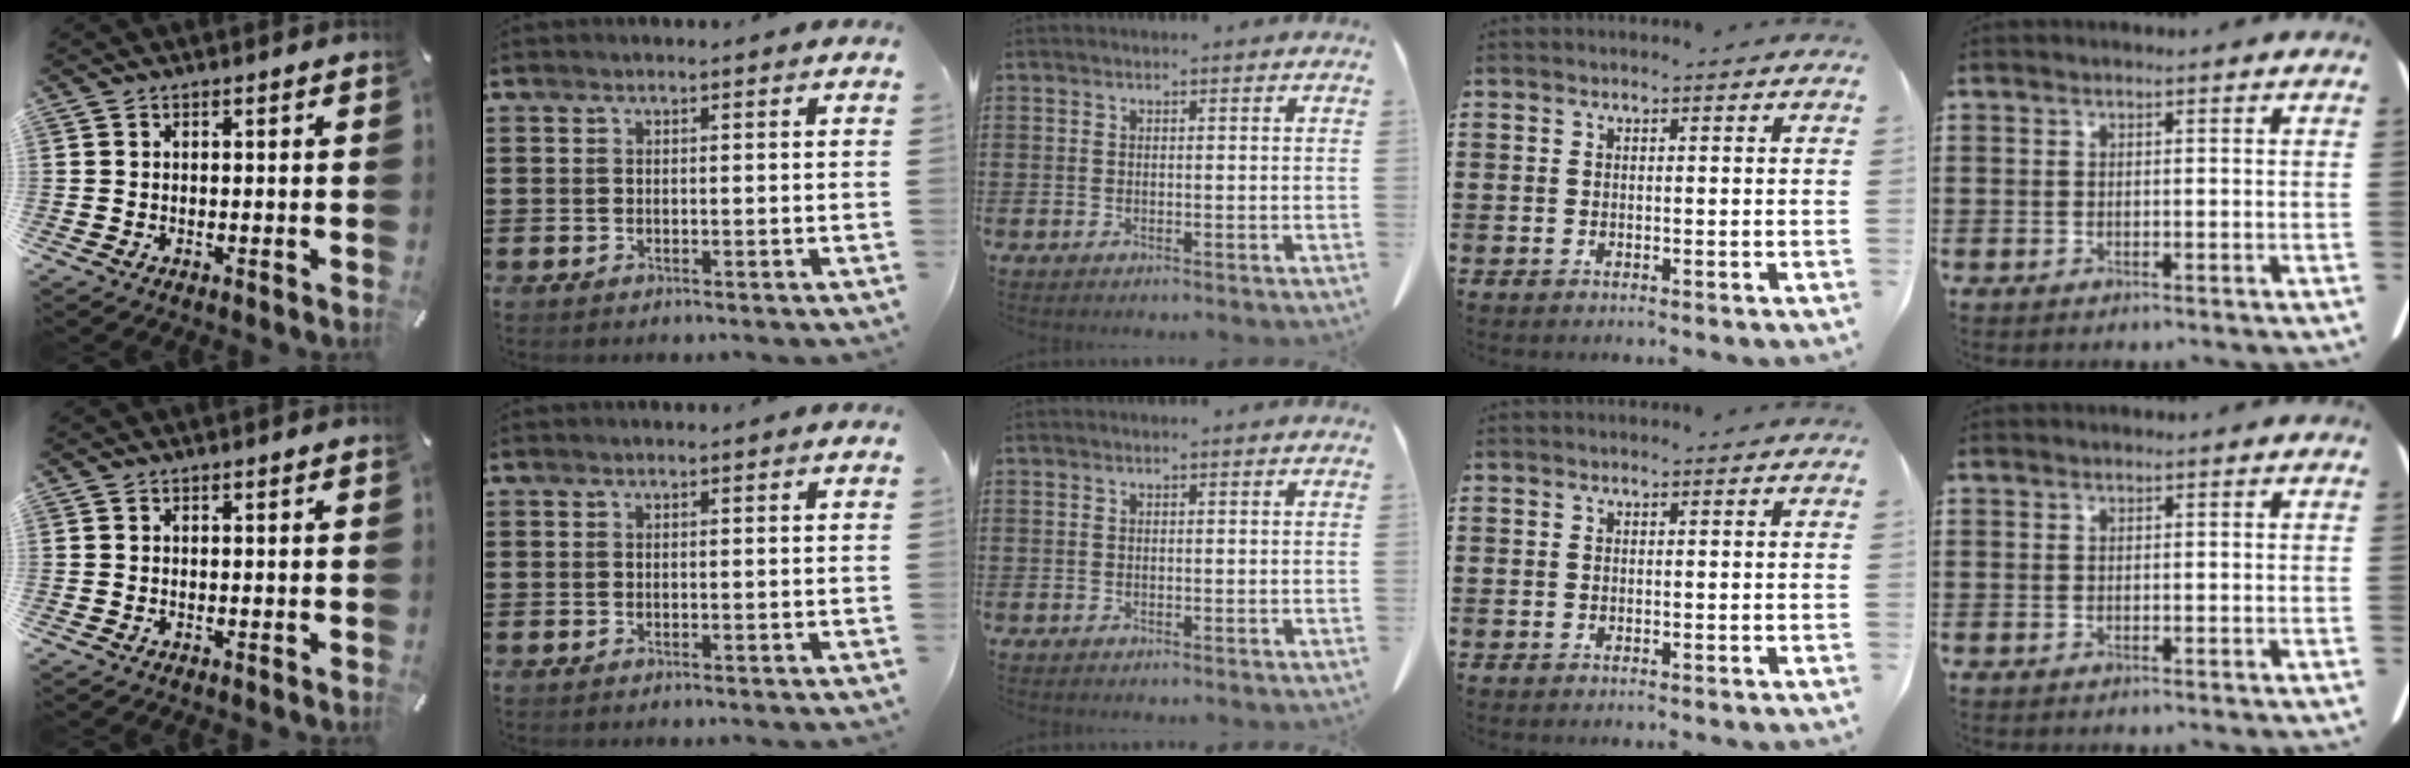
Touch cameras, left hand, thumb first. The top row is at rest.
{}